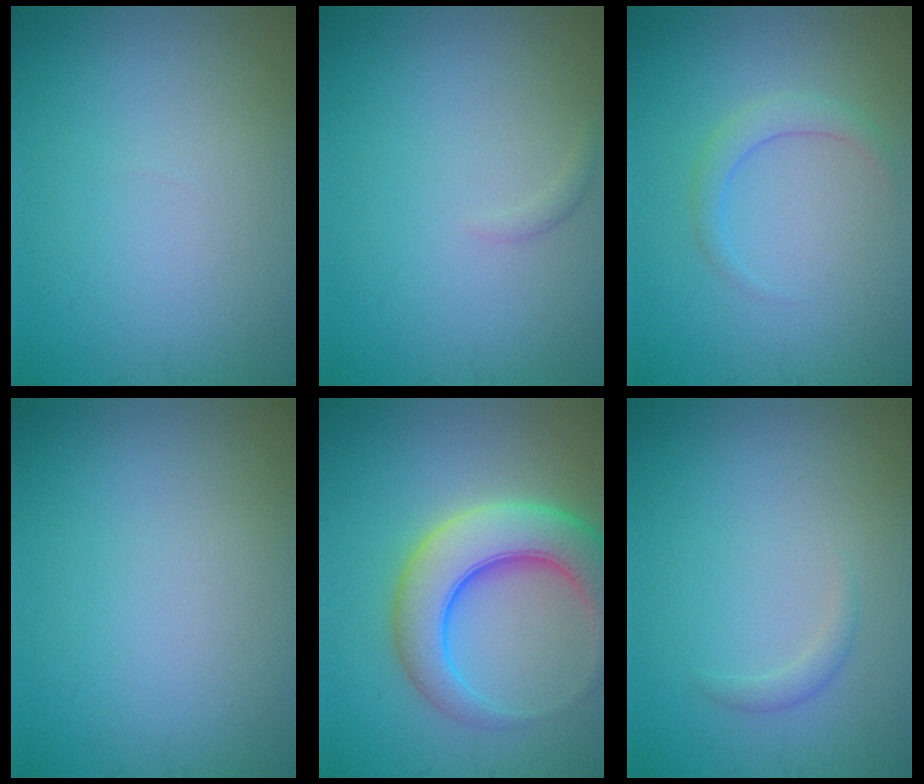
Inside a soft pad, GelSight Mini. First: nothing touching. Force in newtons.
{"total": 0.6, "press": 0.6, "slide": 0.1}
{"total": 1.8, "press": 1.8, "slide": 0.1}
{"total": 0.0}
{"total": 7.8, "press": 7.8, "slide": 0.3}
{"total": 0.9, "press": 0.9, "slide": 0.1}